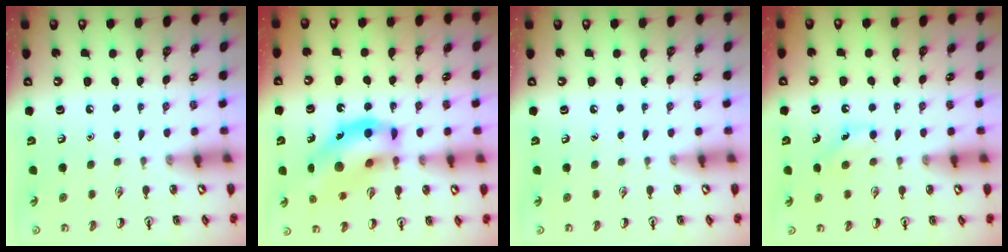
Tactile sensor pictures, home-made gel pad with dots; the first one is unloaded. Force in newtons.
{"total": 17.4, "press": 17.1, "slide": 3.0}
{"total": 0.0}
{"total": 5.1, "press": 4.9, "slide": 1.3}